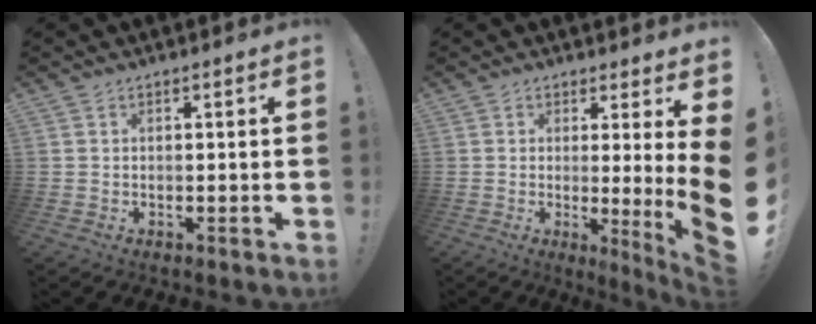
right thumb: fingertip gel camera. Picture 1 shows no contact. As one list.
[{"total": 7.0, "force": [1.3, -1.0, 6.8], "torque": [-0.084, -0.053, 0.017]}]